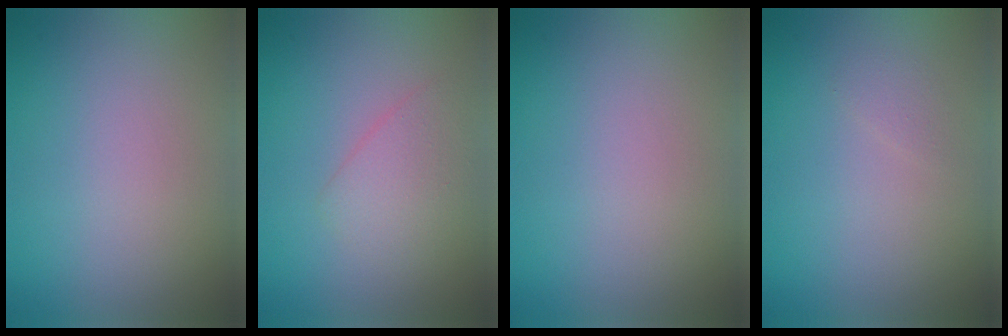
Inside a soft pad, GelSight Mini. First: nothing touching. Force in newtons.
{"total": 2.2, "press": 2.2, "slide": 0.1}
{"total": 0.0}
{"total": 0.7, "press": 0.7, "slide": 0.0}